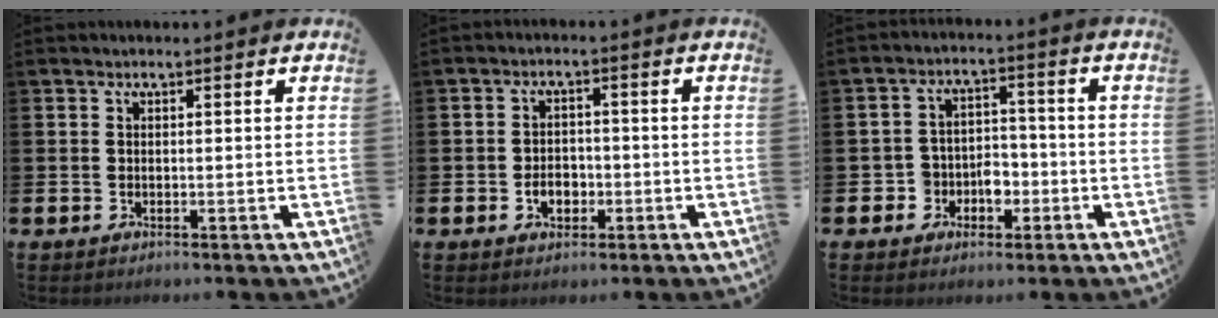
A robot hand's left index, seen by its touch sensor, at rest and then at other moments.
{"total": 3.0, "force": [-1.1, 2.2, 1.7], "torque": [-0.015, -0.007, -0.028]}
{"total": 4.2, "force": [-1.9, 3.7, 1.0], "torque": [-0.028, 0.004, -0.043]}